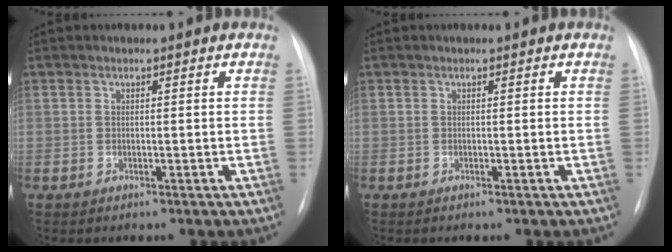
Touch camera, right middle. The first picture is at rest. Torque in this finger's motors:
{"motor_torque": [0.34, -0.38, 0.13, 0.02]}